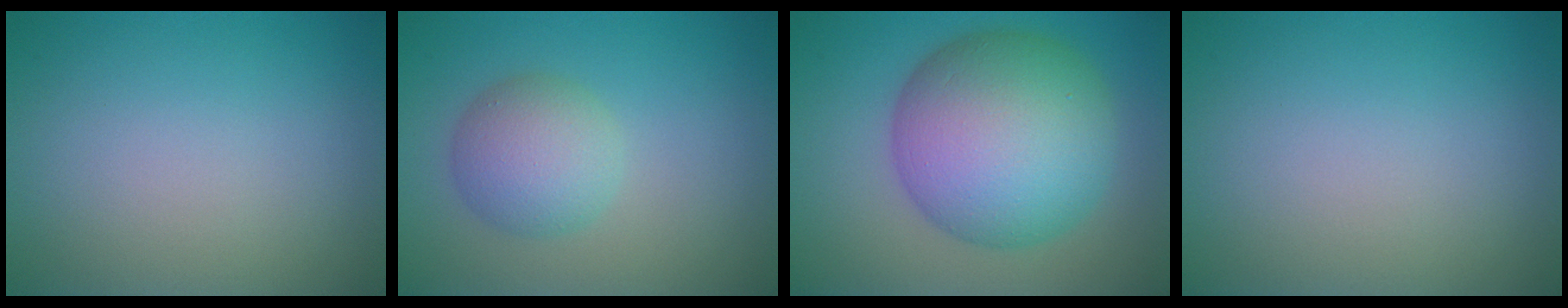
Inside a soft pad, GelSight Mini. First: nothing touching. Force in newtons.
{"total": 4.0, "press": 4.0, "slide": 0.1}
{"total": 12.9, "press": 12.9, "slide": 0.1}
{"total": 0.0}